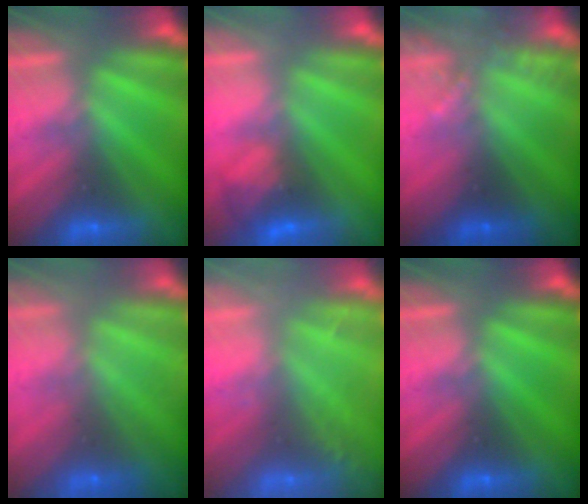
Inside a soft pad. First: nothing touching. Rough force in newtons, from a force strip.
{"total": 2.6}
{"total": 2.1}
{"total": 8.9}
{"total": 1.6}
{"total": 0.0}